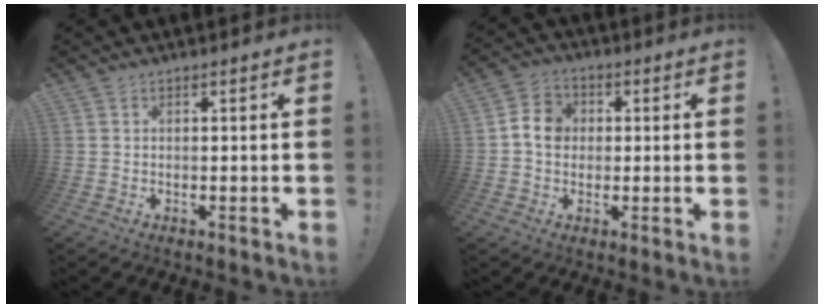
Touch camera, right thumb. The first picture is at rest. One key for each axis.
{"total": 7.3, "fx": 0.3, "fy": 6.2, "fz": 3.7, "tx": -0.055, "ty": 0.018, "tz": 0.009}